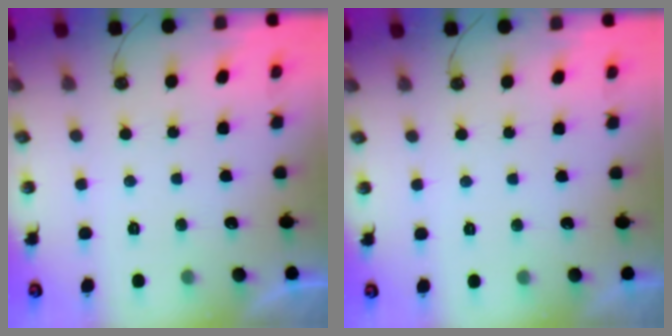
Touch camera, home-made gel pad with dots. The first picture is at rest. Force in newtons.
{"total": 0.0}